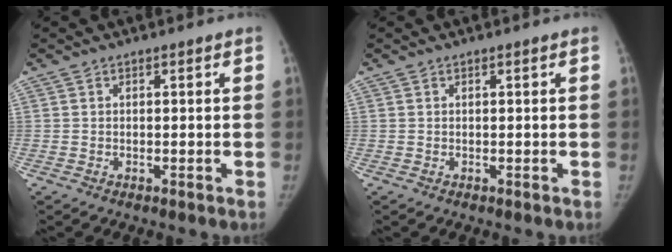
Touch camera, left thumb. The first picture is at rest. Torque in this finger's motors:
{"motor_torque": [0.09, 0.15, 0.39, -0.27, 0.03]}